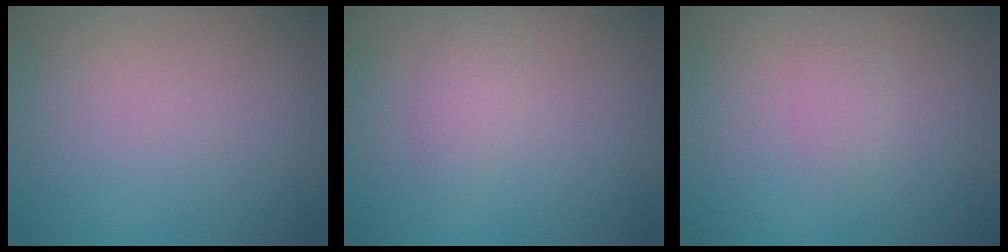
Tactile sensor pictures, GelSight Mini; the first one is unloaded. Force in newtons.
{"total": 1.8, "press": 1.8, "slide": 0.1}
{"total": 1.4, "press": 1.4, "slide": 0.0}